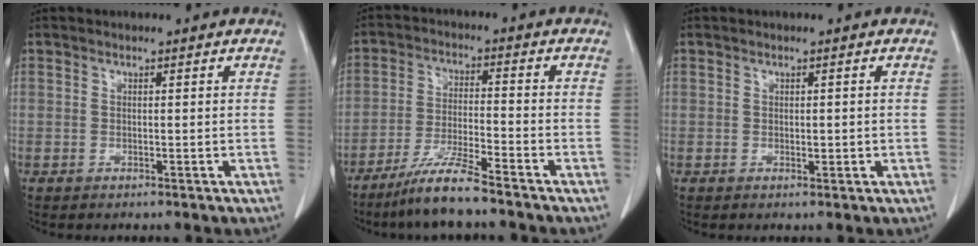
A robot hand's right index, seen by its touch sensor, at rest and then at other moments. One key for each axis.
{"total": 7.7, "fx": -6.2, "fy": -0.3, "fz": 4.6, "tx": -0.092, "ty": -0.026, "tz": -0.120}
{"total": 1.0, "fx": 0.0, "fy": 0.6, "fz": 0.8, "tx": -0.010, "ty": -0.001, "tz": 0.001}